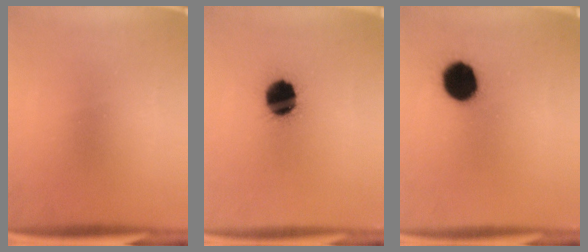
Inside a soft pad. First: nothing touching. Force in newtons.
{"total": 12.5}
{"total": 11.0}